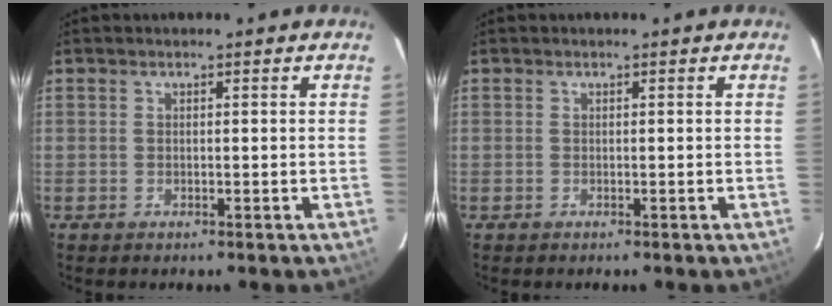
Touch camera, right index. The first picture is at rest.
{"total": 0.0}